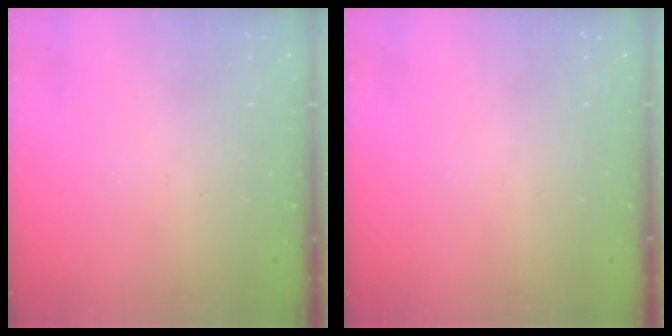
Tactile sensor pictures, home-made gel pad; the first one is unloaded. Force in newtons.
{"total": 0.0}